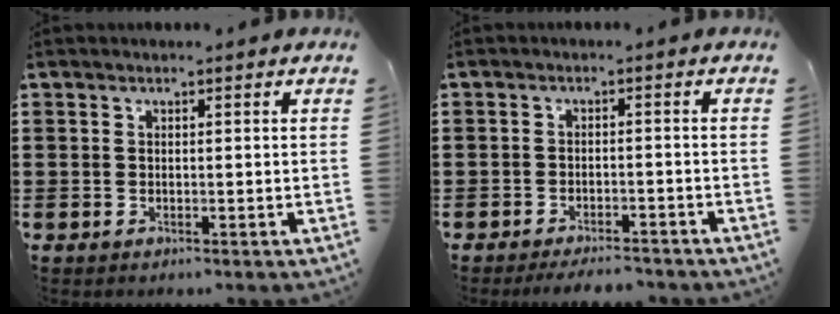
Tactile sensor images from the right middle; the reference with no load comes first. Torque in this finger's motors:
{"motor_torque": [1.12, -1.02, 0.50, 0.21]}